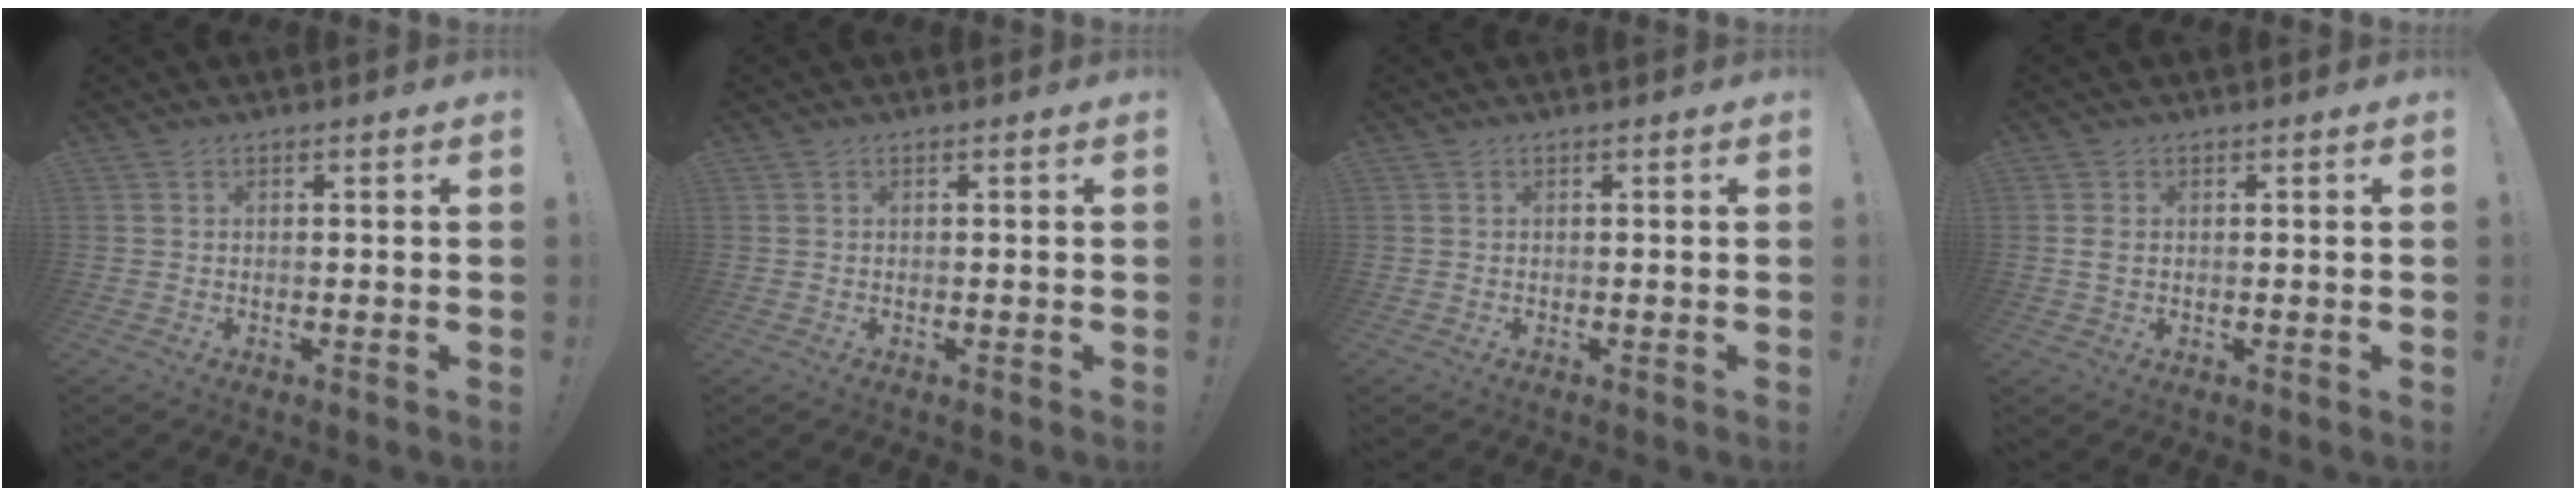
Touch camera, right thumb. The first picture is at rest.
{"total": 0.0}
{"total": 0.0}
{"total": 1.9, "force": [0.3, 1.2, 1.5], "torque": [-0.023, 0.002, 0.005]}